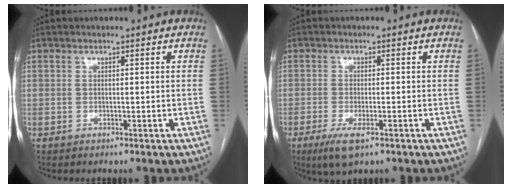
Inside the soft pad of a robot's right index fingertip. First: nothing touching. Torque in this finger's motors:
{"motor_torque": [0.70, -0.12, 0.22, 0.04]}